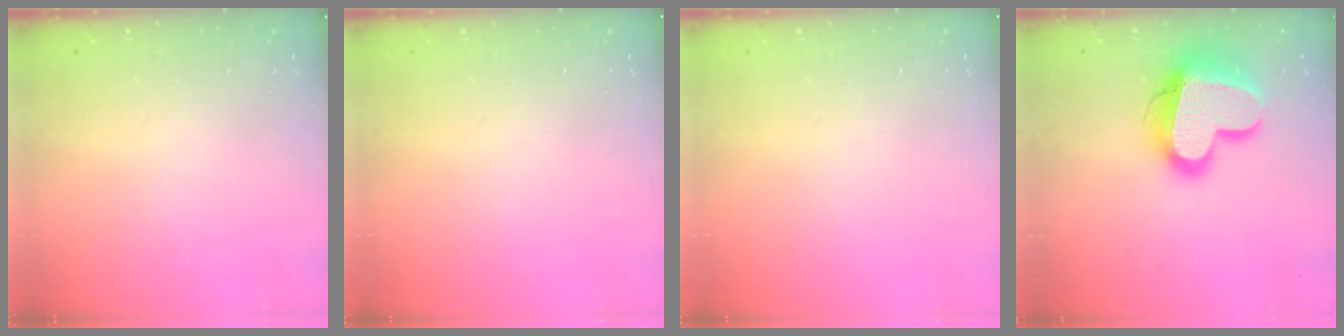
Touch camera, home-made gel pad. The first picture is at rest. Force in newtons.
{"total": 0.6, "press": 0.6, "slide": 0.2}
{"total": 0.6, "press": 0.6, "slide": 0.2}
{"total": 19.4, "press": 19.3, "slide": 1.7}